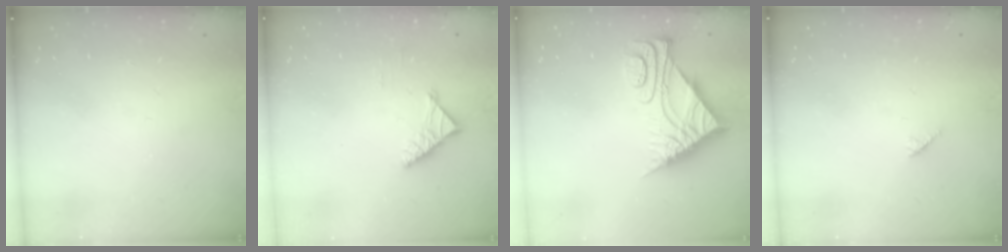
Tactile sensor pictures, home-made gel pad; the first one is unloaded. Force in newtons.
{"total": 3.4, "press": 3.3, "slide": 0.8}
{"total": 8.3, "press": 8.3, "slide": 0.5}
{"total": 4.2, "press": 4.1, "slide": 0.7}